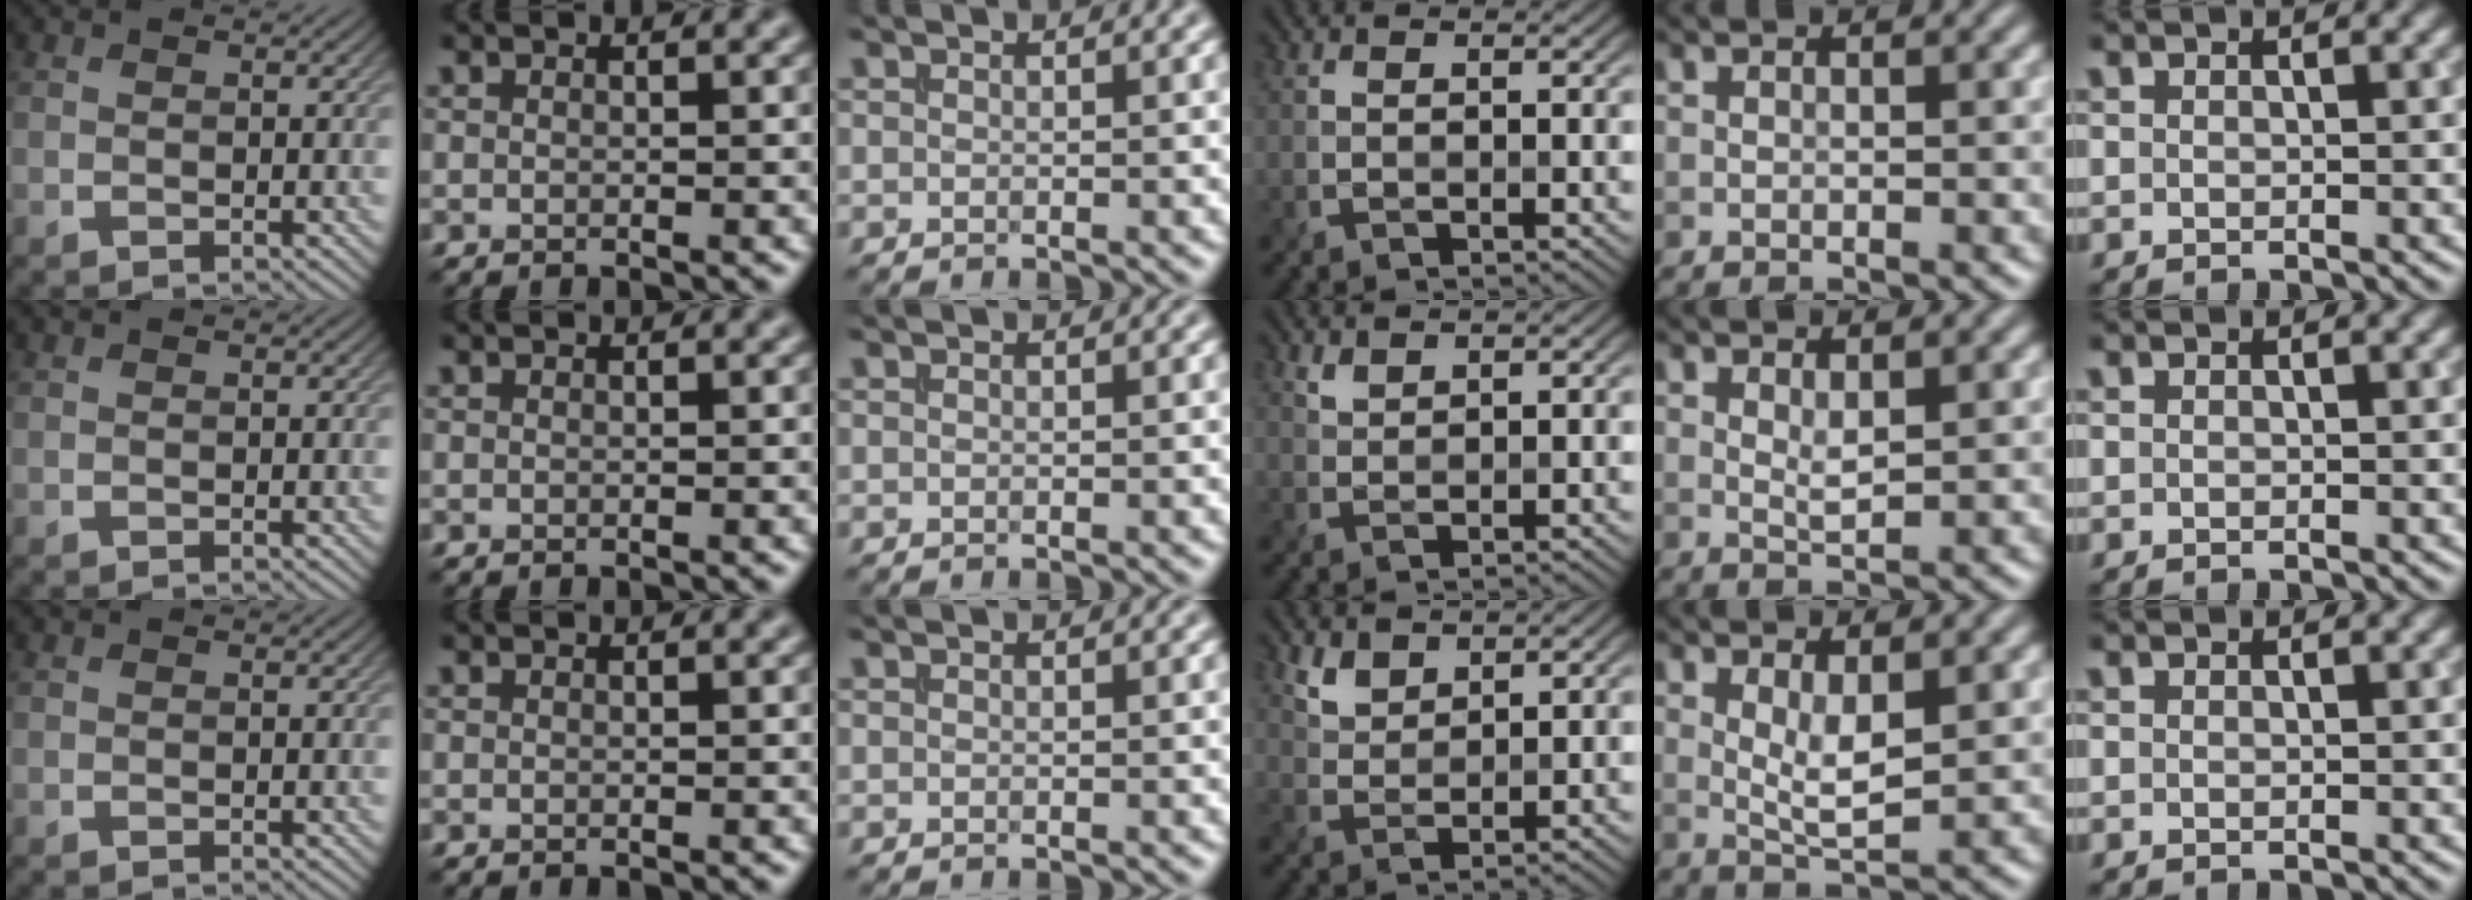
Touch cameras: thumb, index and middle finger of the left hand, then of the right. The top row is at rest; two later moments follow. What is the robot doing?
{"motion": "extract", "object": "file holder"}